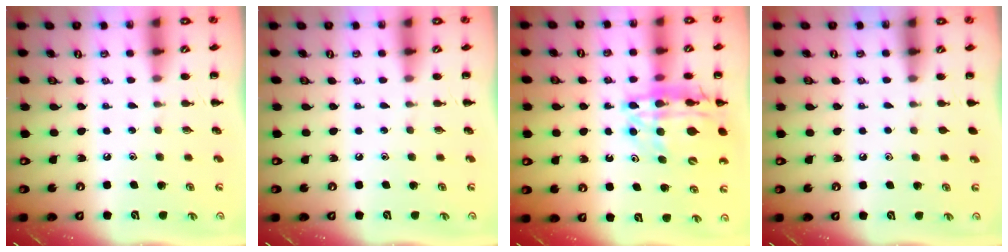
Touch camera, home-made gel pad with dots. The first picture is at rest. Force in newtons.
{"total": 0.0}
{"total": 18.6, "press": 18.0, "slide": 4.4}
{"total": 1.1, "press": 1.1, "slide": 0.2}